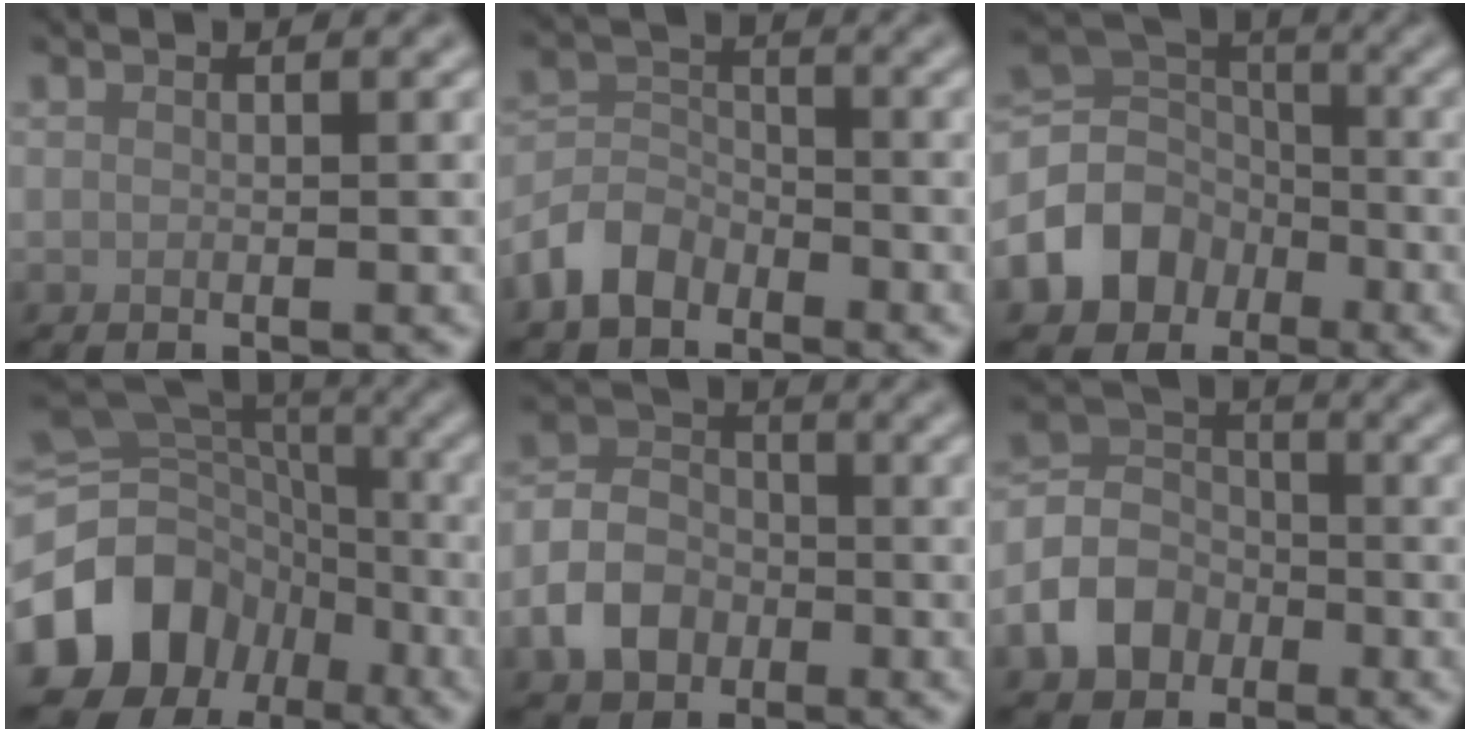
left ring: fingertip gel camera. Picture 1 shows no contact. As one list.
[{"total": 4.0, "force": [-2.8, 2.5, 1.4], "torque": [-0.030, 0.005, -0.067]}, {"total": 7.8, "force": [-3.8, 6.1, 3.1], "torque": [-0.062, 0.004, -0.087]}, {"total": 15.0, "force": [-6.2, 12.3, 6.0], "torque": [-0.144, -0.012, -0.108]}, {"total": 5.1, "force": [-2.3, 3.9, 2.5], "torque": [-0.052, 0.004, -0.055]}, {"total": 5.7, "force": [-2.8, 4.4, 2.4], "torque": [-0.052, 0.004, -0.068]}]